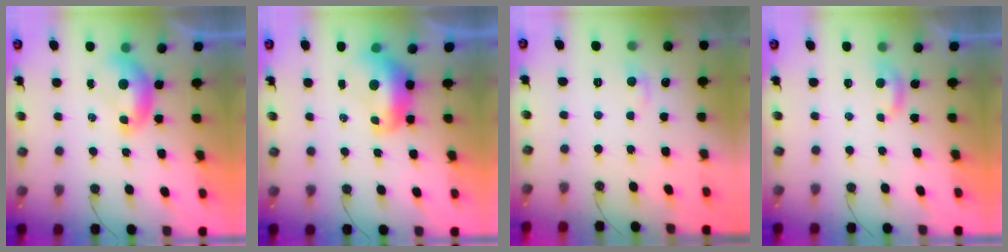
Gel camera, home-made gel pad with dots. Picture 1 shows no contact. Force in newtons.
{"total": 2.4, "press": 2.2, "slide": 0.8}
{"total": 1.5, "press": 1.2, "slide": 0.9}
{"total": 2.7, "press": 2.7, "slide": 0.4}